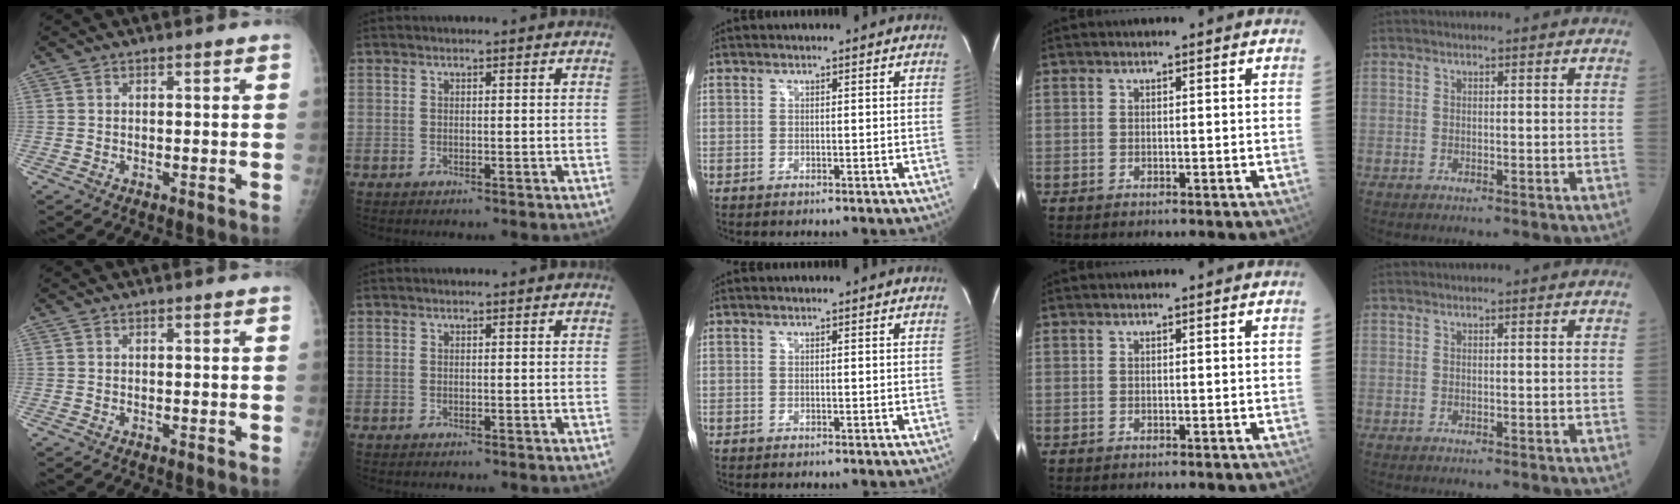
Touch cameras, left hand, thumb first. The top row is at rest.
{}